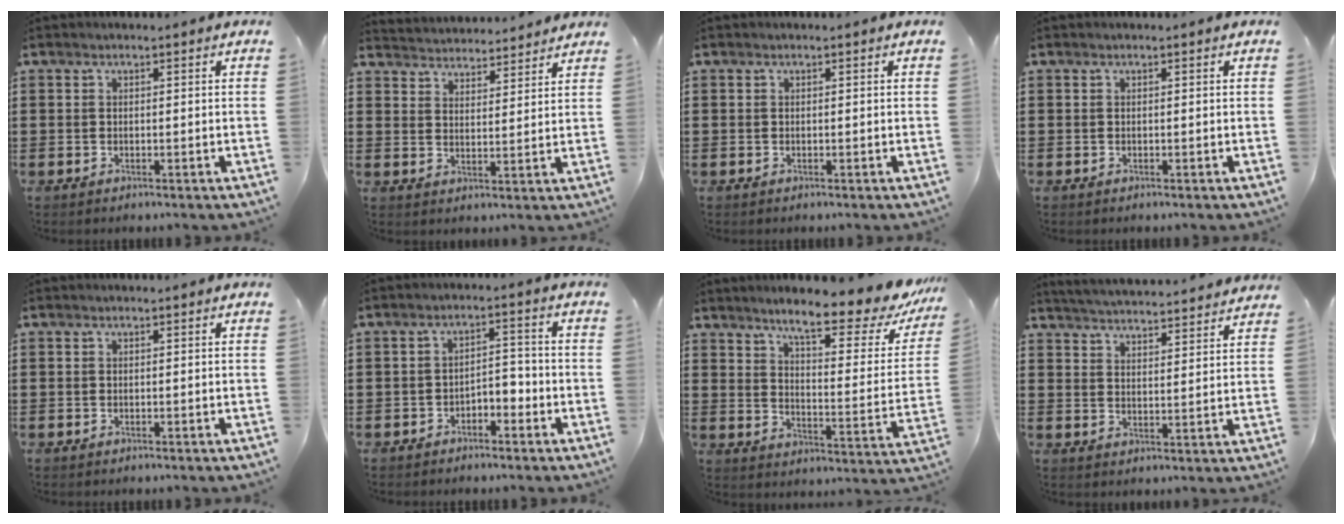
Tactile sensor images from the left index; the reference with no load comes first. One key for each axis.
{"total": 3.8, "fx": 3.7, "fy": 0.1, "fz": -0.6, "tx": -0.004, "ty": -0.021, "tz": 0.066}
{"total": 0.0}
{"total": 0.0}
{"total": 0.0}
{"total": 2.9, "fx": -2.4, "fy": 1.1, "fz": 1.0, "tx": -0.024, "ty": 0.006, "tz": -0.052}
{"total": 10.8, "fx": 8.9, "fy": 1.1, "fz": 6.1, "tx": -0.116, "ty": -0.050, "tz": 0.147}
{"total": 4.3, "fx": 4.2, "fy": -0.8, "fz": 0.0, "tx": -0.018, "ty": -0.033, "tz": 0.071}